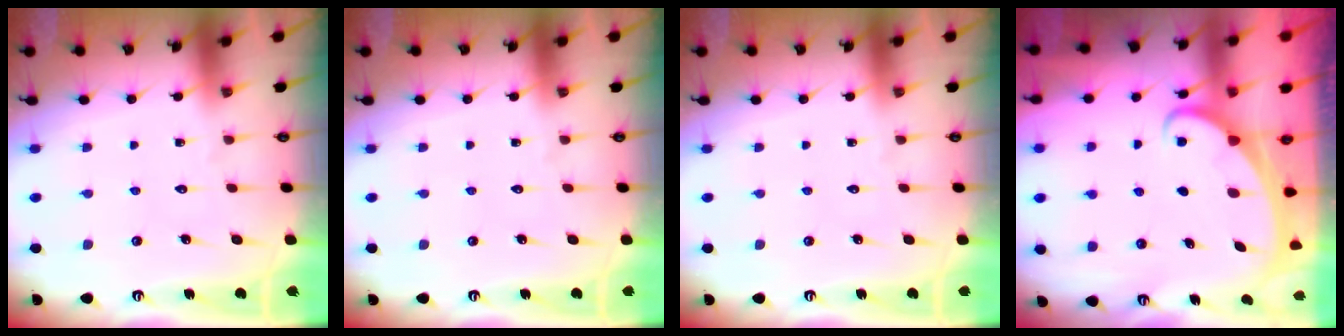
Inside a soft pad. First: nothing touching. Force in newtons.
{"total": 0.0}
{"total": 0.0}
{"total": 2.1, "press": 2.0, "slide": 0.3}